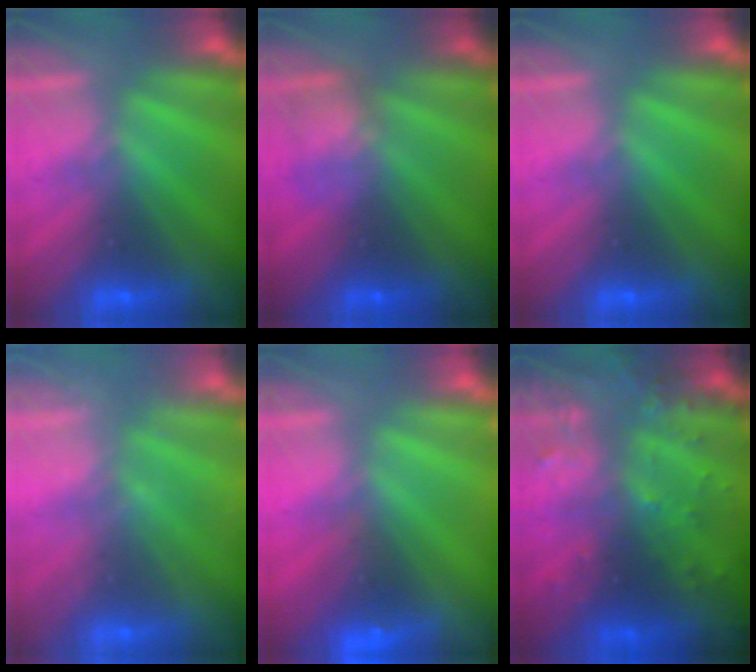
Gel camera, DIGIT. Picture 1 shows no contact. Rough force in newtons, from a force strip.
{"total": 2.3}
{"total": 0.0}
{"total": 2.4}
{"total": 2.6}
{"total": 10.8}